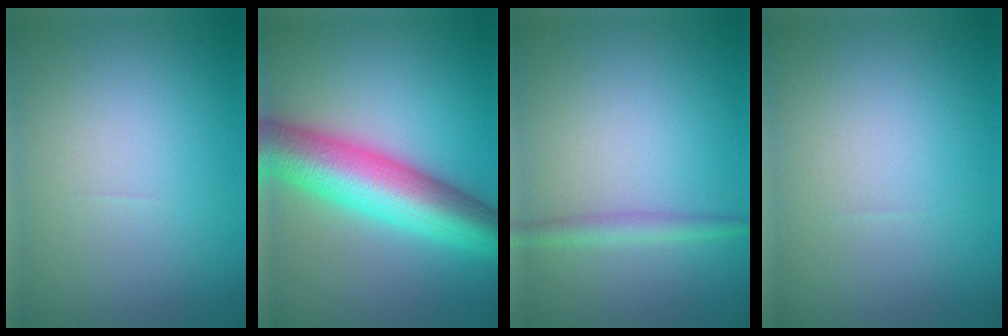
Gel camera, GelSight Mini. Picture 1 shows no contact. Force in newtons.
{"total": 10.1, "press": 10.1, "slide": 0.1}
{"total": 1.8, "press": 1.8, "slide": 0.0}
{"total": 0.0}